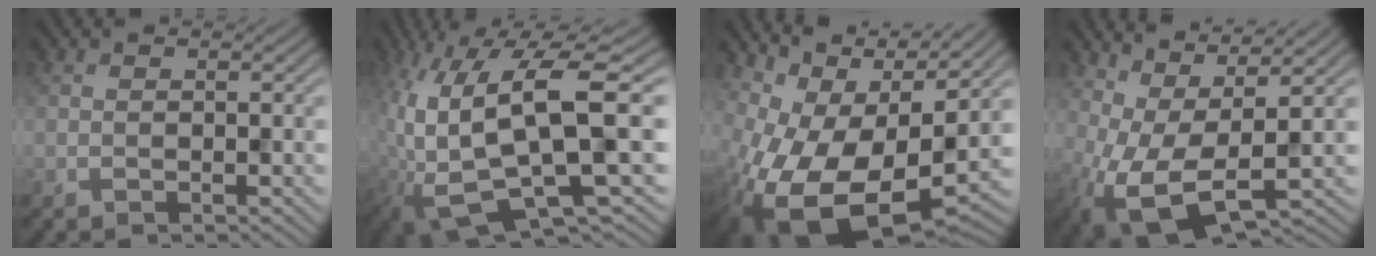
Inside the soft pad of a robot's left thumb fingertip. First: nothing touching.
{"total": 14.0, "force": [-0.9, 4.0, 13.4], "torque": [-0.287, -0.003, -0.008]}
{"total": 15.1, "force": [-0.1, 7.8, 12.9], "torque": [-0.245, -0.031, 0.020]}
{"total": 9.0, "force": [1.1, 4.1, 8.0], "torque": [-0.179, -0.002, 0.020]}